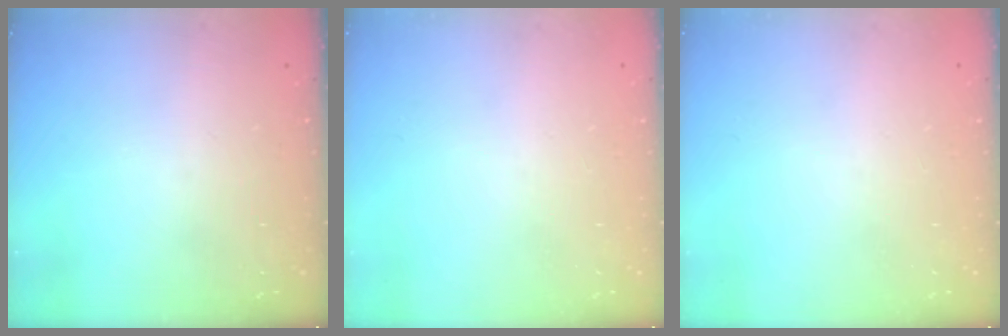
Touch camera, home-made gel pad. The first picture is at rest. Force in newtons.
{"total": 0.0}
{"total": 0.0}